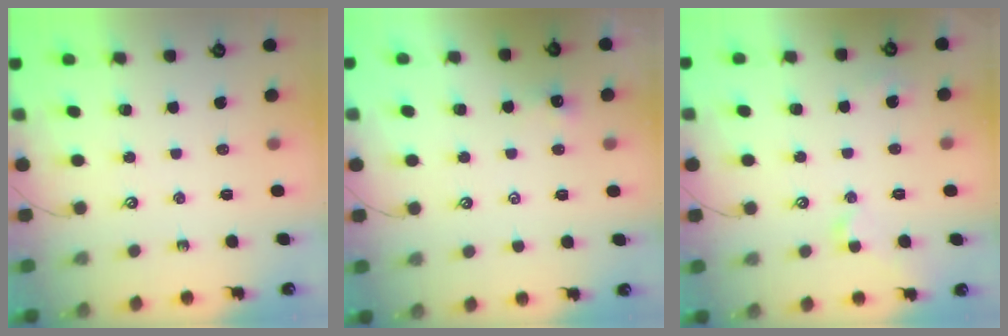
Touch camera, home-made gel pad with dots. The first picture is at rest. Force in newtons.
{"total": 2.0, "press": 2.0, "slide": 0.2}
{"total": 1.7, "press": 1.6, "slide": 0.6}